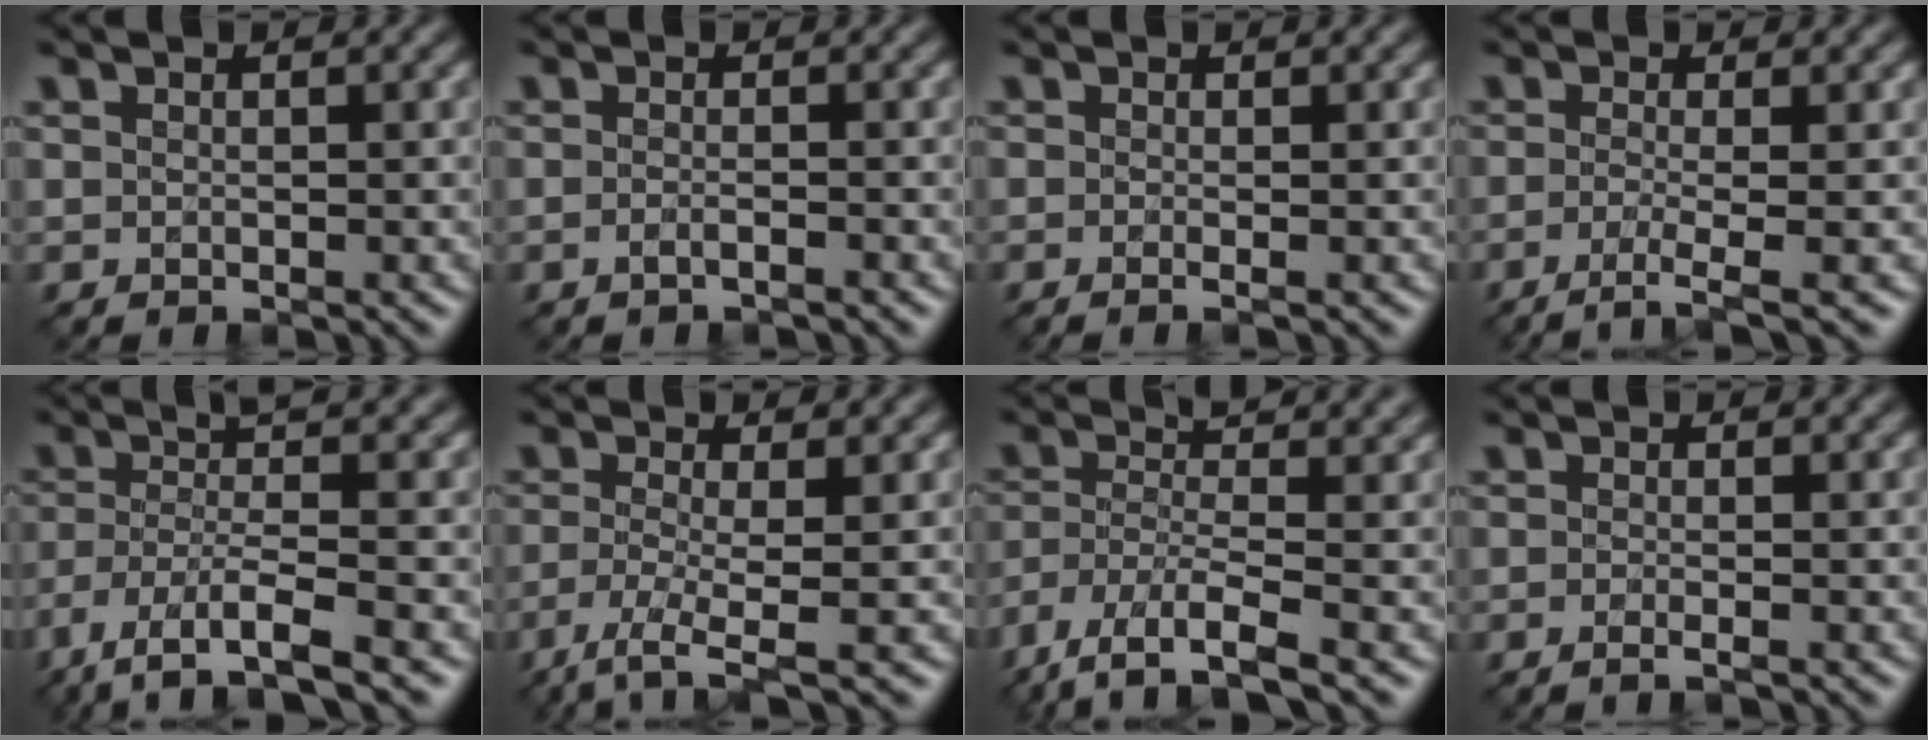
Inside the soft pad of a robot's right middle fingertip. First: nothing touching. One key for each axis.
{"total": 1.3, "fx": -0.7, "fy": 0.4, "fz": 1.0, "tx": -0.013, "ty": -0.005, "tz": -0.018}
{"total": 1.6, "fx": -0.3, "fy": 0.7, "fz": 1.4, "tx": -0.013, "ty": -0.009, "tz": -0.020}
{"total": 3.6, "fx": -1.5, "fy": 0.8, "fz": 3.2, "tx": -0.051, "ty": -0.007, "tz": -0.038}
{"total": 6.7, "fx": -3.4, "fy": 1.4, "fz": 5.6, "tx": -0.102, "ty": -0.008, "tz": -0.068}
{"total": 4.2, "fx": -2.0, "fy": 0.7, "fz": 3.6, "tx": -0.074, "ty": -0.013, "tz": -0.049}
{"total": 7.0, "fx": -3.7, "fy": 1.9, "fz": 5.7, "tx": -0.105, "ty": -0.001, "tz": -0.081}
{"total": 1.4, "fx": -0.7, "fy": 0.5, "fz": 1.2, "tx": -0.010, "ty": -0.009, "tz": -0.021}